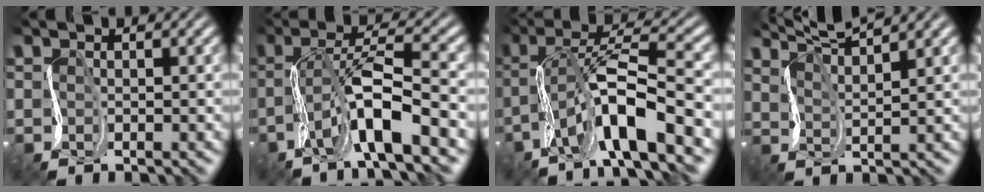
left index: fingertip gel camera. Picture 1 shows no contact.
{"total": 7.8, "force": [-3.1, 1.4, 7.0], "torque": [-0.123, 0.015, -0.064]}
{"total": 9.0, "force": [-4.0, 2.1, 7.8], "torque": [-0.136, 0.021, -0.077]}
{"total": 5.2, "force": [4.9, 0.0, 1.8], "torque": [-0.032, 0.015, 0.073]}